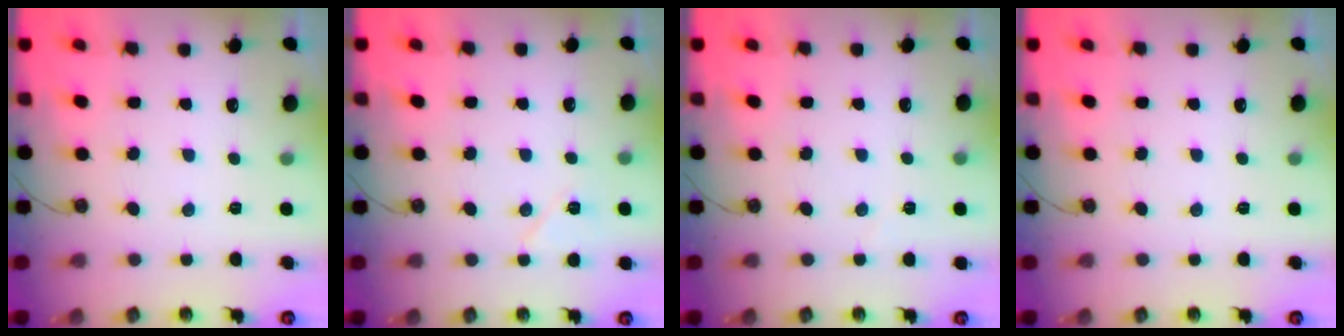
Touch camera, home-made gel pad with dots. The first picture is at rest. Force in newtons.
{"total": 6.2, "press": 6.1, "slide": 1.3}
{"total": 3.7, "press": 2.4, "slide": 2.7}
{"total": 0.0}